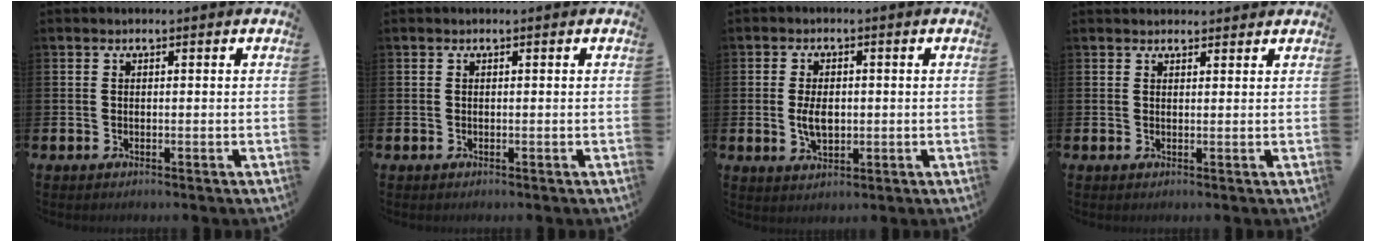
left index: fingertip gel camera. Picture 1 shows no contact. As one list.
[{"total": 0.0}, {"total": 4.1, "force": [0.0, 2.4, 3.3], "torque": [-0.049, 0.001, -0.003]}, {"total": 1.6, "force": [1.5, 0.6, 0.0], "torque": [0.017, -0.006, 0.024]}]